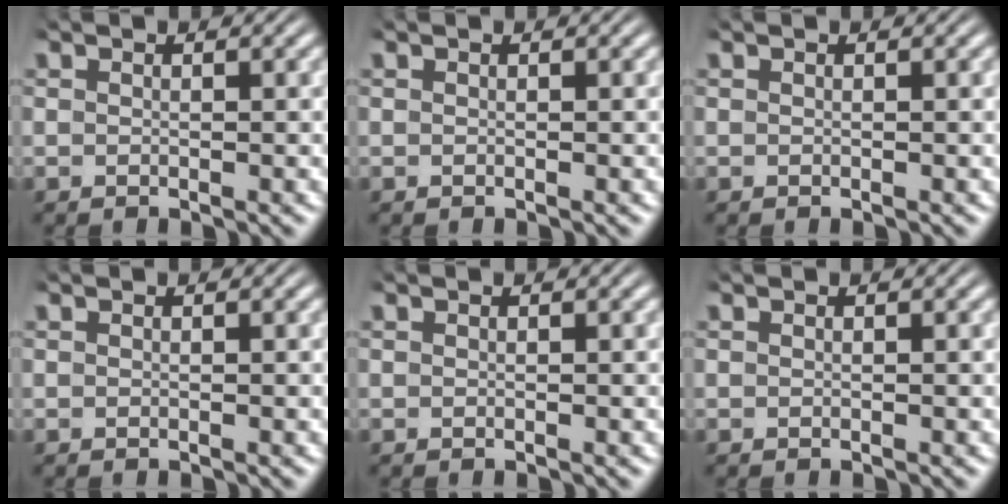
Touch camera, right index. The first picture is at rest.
{"total": 0.0}
{"total": 0.0}
{"total": 0.0}
{"total": 0.0}
{"total": 0.0}